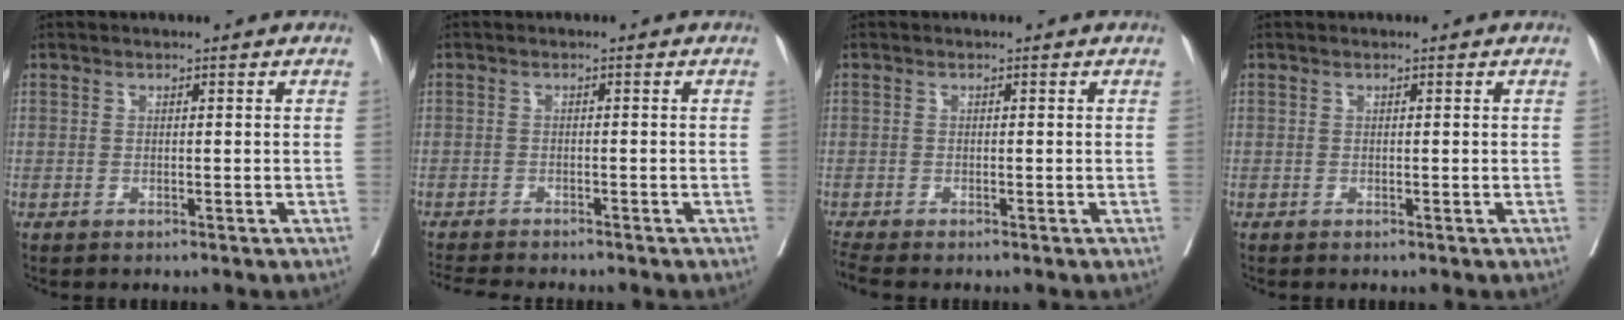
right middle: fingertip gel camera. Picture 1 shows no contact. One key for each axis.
{"total": 7.4, "fx": -6.7, "fy": 1.0, "fz": 3.0, "tx": -0.047, "ty": -0.010, "tz": -0.100}
{"total": 1.7, "fx": -1.5, "fy": -0.4, "fz": 0.4, "tx": -0.016, "ty": -0.009, "tz": -0.034}
{"total": 0.0}